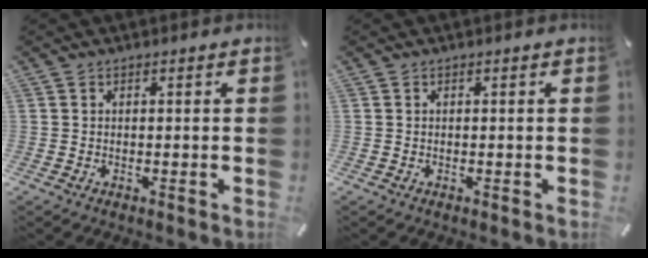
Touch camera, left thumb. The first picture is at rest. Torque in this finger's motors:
{"motor_torque": [0.00, 0.00, 0.00, 0.00, 0.00]}